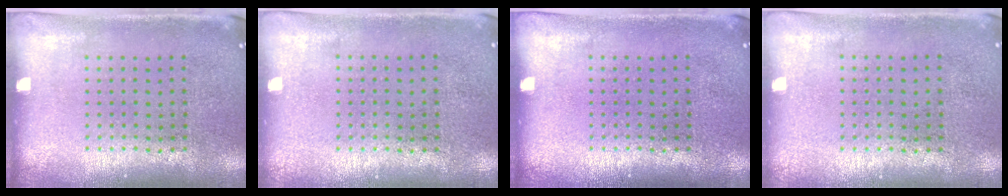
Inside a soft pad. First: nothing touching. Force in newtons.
{"total": 0.0}
{"total": 0.0}
{"total": 0.0}